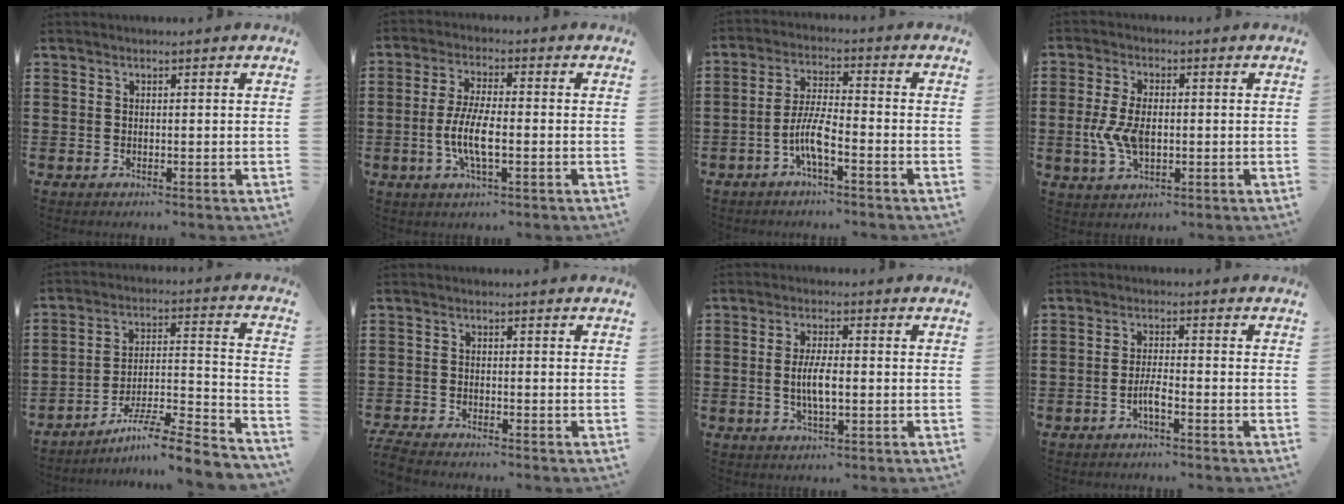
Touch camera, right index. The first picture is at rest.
{"total": 6.6, "force": [-1.8, 1.7, 6.2], "torque": [-0.140, -0.010, -0.041]}
{"total": 6.4, "force": [-3.0, 1.3, 5.5], "torque": [-0.134, -0.013, -0.064]}
{"total": 6.1, "force": [-0.5, 3.4, 5.0], "torque": [-0.122, -0.001, -0.016]}
{"total": 7.8, "force": [-6.3, 0.2, 4.6], "torque": [-0.069, -0.004, -0.125]}
{"total": 2.3, "force": [-2.3, 0.0, 0.2], "torque": [-0.012, -0.004, -0.051]}
{"total": 4.9, "force": [-0.5, 1.4, 4.6], "torque": [-0.095, -0.004, -0.015]}
{"total": 3.1, "force": [-1.6, 0.4, 2.6], "torque": [-0.061, -0.005, -0.033]}